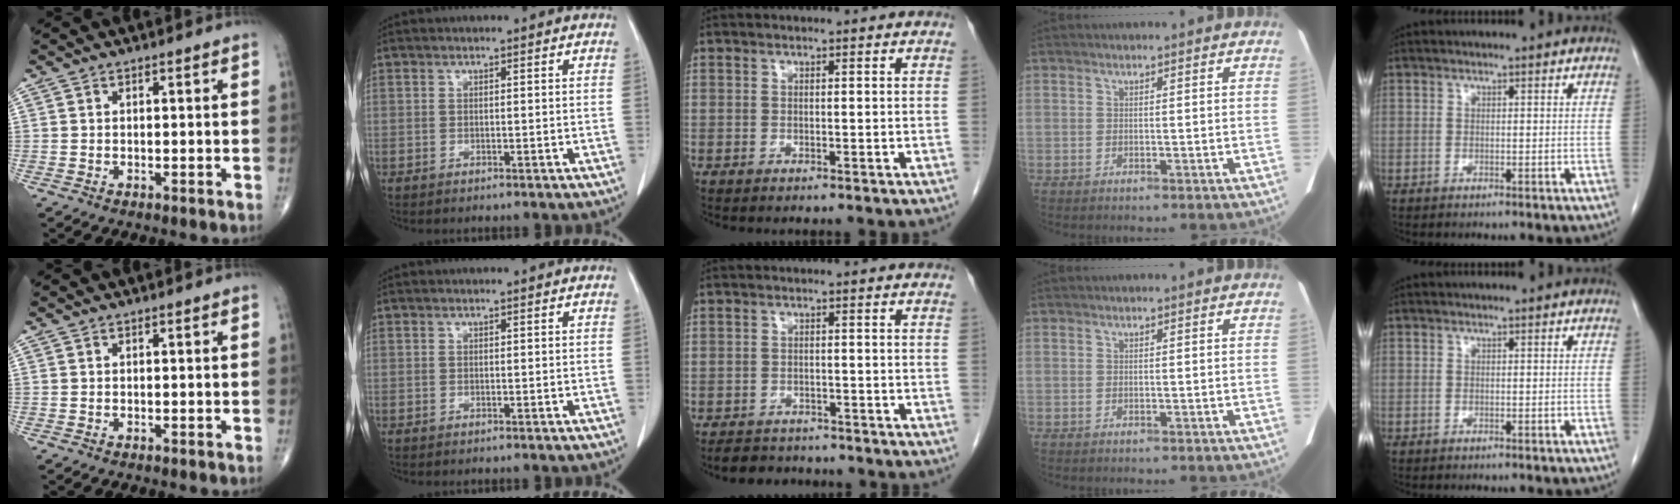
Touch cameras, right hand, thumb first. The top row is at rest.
{"middle": {"total": 5.2, "force": [-4.8, 2.0, 0.9], "torque": [-0.013, -0.004, -0.070]}}